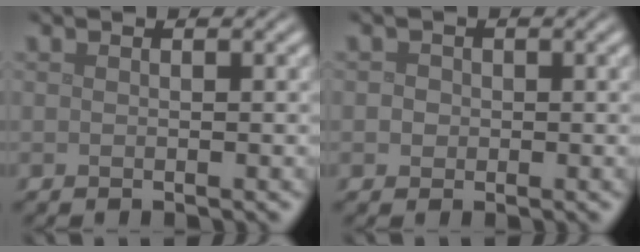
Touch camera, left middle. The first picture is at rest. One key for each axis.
{"total": 1.4, "fx": 0.2, "fy": 1.3, "fz": 0.5, "tx": 0.004, "ty": 0.002, "tz": -0.001}